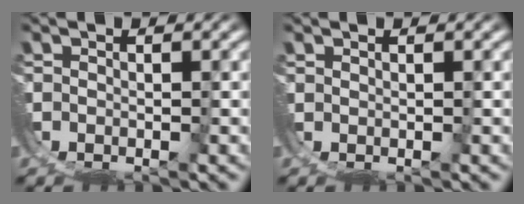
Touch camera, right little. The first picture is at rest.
{"total": 0.6, "force": [0.5, -0.3, -0.2], "torque": [0.004, 0.003, 0.008]}